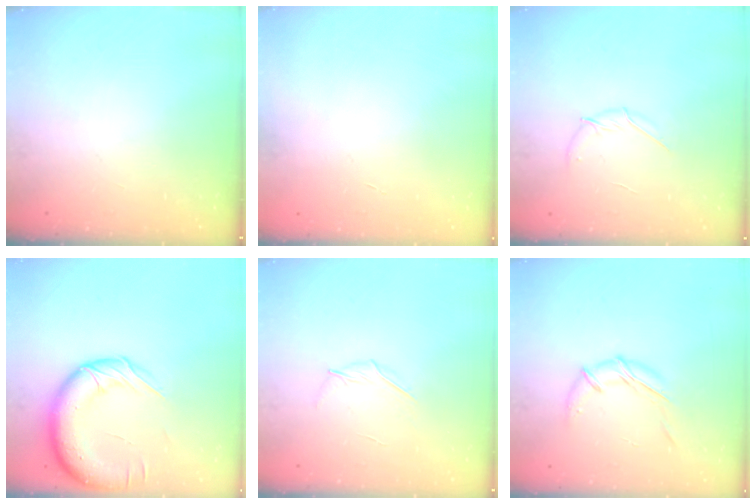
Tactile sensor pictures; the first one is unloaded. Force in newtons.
{"total": 0.0}
{"total": 6.6, "press": 6.3, "slide": 2.0}
{"total": 16.0, "press": 15.5, "slide": 3.8}
{"total": 4.1, "press": 3.9, "slide": 1.1}
{"total": 9.5, "press": 9.4, "slide": 1.4}